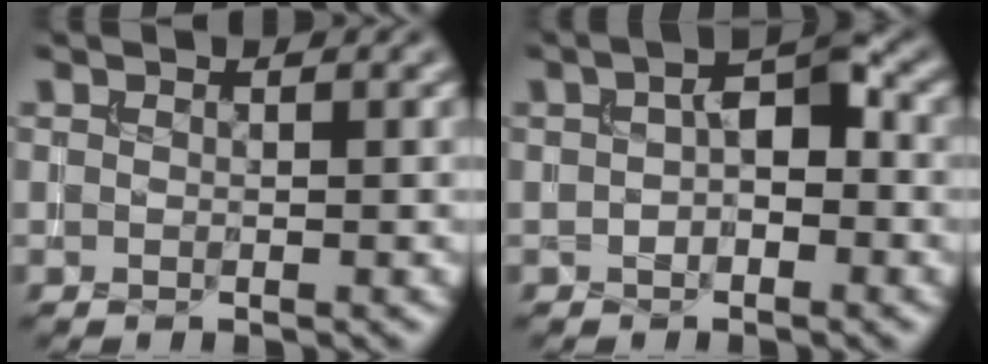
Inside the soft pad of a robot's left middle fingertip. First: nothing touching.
{"total": 3.7, "force": [0.1, 2.0, 3.1], "torque": [-0.048, 0.006, -0.003]}